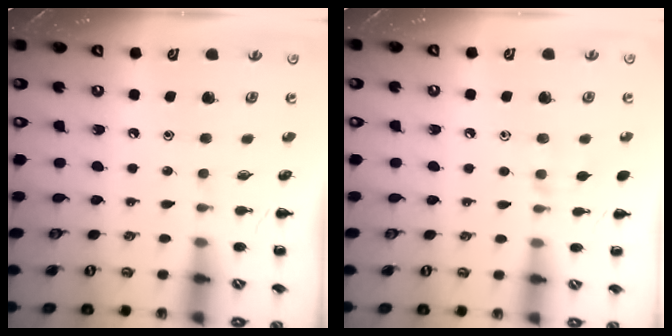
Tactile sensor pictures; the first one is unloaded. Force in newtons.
{"total": 6.3, "press": 6.0, "slide": 2.2}